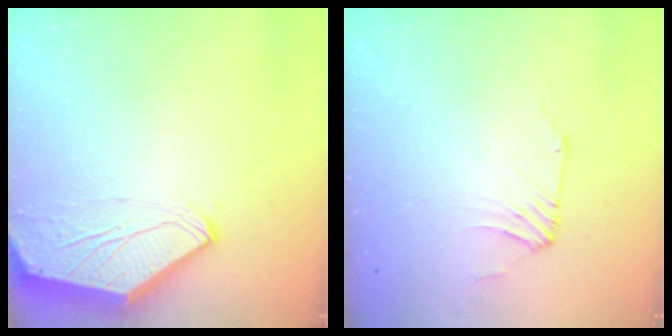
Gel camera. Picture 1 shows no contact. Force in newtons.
{"total": 0.6, "press": 0.4, "slide": 0.5}